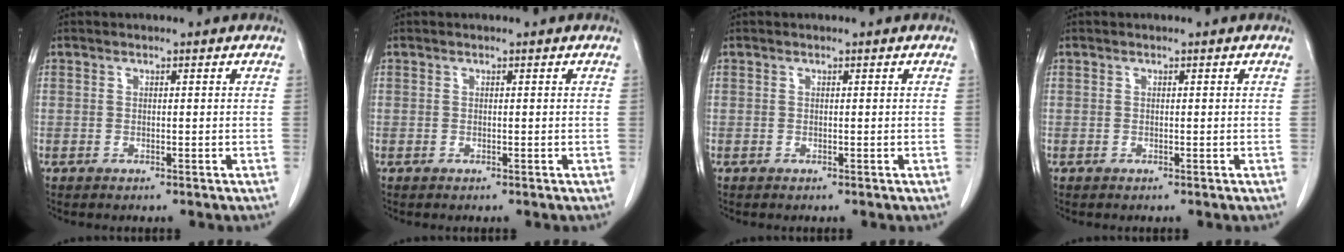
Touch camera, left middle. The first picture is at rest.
{"total": 0.0}
{"total": 0.0}
{"total": 0.0}